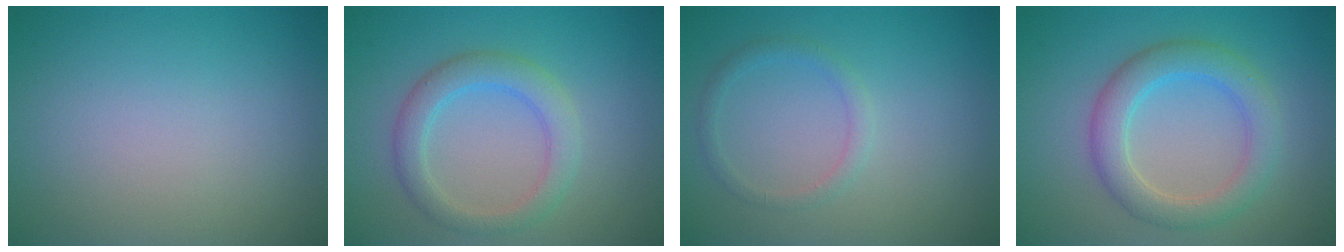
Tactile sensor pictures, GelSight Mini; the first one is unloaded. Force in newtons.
{"total": 3.4, "press": 3.4, "slide": 0.3}
{"total": 1.4, "press": 1.3, "slide": 0.2}
{"total": 4.3, "press": 4.3, "slide": 0.3}